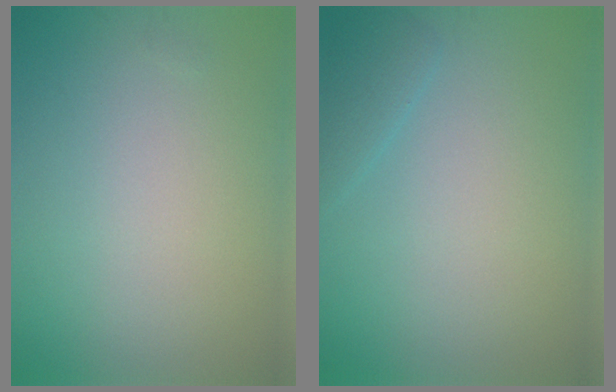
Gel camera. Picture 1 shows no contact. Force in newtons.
{"total": 1.3, "press": 1.3, "slide": 0.1}